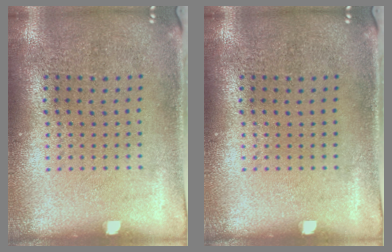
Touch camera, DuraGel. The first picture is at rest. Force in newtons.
{"total": 0.0}